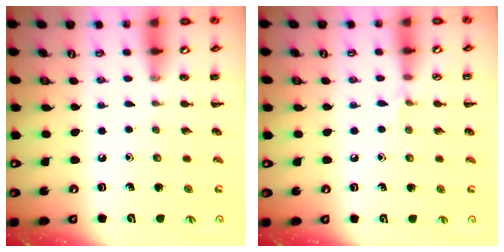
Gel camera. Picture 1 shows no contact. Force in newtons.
{"total": 4.0, "press": 3.7, "slide": 1.3}